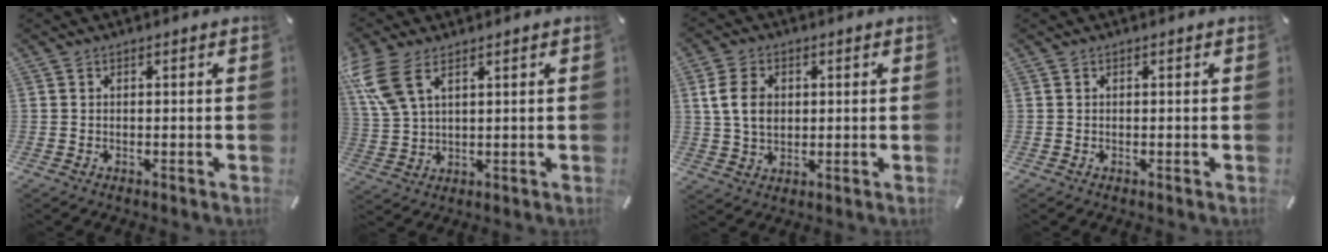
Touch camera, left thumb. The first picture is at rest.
{"total": 9.7, "force": [5.0, 4.8, 6.8], "torque": [-0.172, -0.015, 0.090]}
{"total": 7.9, "force": [1.5, 6.1, 4.8], "torque": [-0.103, 0.004, 0.023]}
{"total": 0.0}